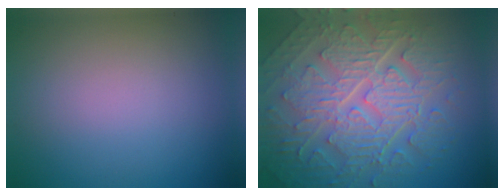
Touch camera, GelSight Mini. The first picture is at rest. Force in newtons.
{"total": 9.9, "press": 6.6, "slide": 7.3}